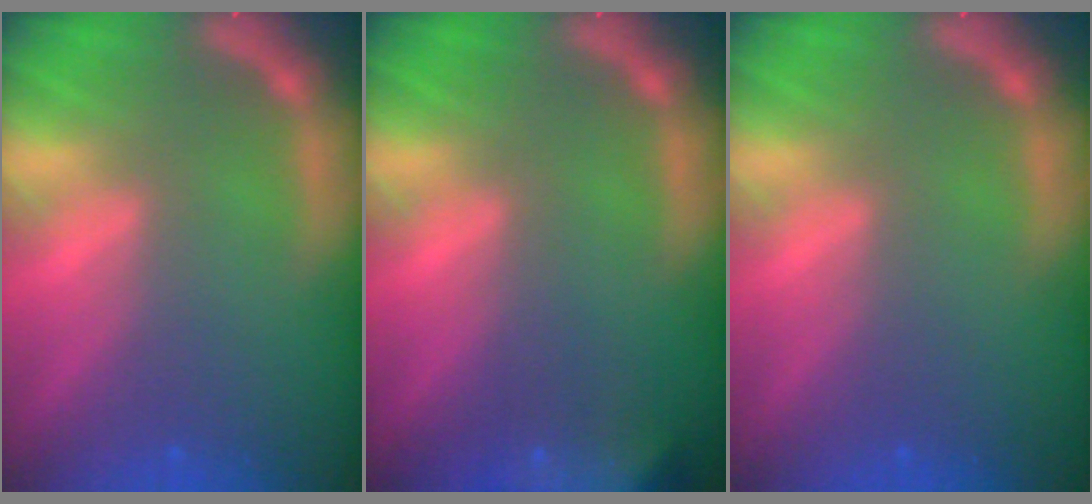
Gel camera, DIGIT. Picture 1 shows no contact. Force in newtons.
{"total": 9.9}
{"total": 0.0}